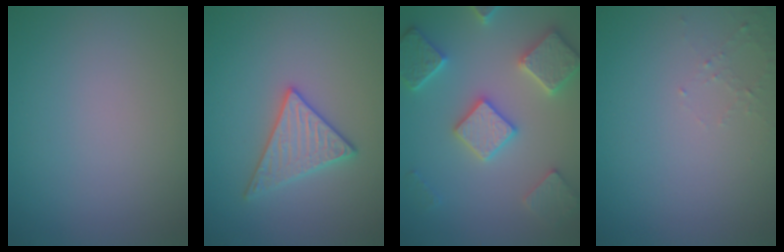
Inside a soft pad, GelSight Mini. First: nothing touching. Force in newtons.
{"total": 3.0, "press": 3.0, "slide": 0.1}
{"total": 5.8, "press": 5.6, "slide": 1.3}
{"total": 1.1, "press": 1.0, "slide": 0.4}